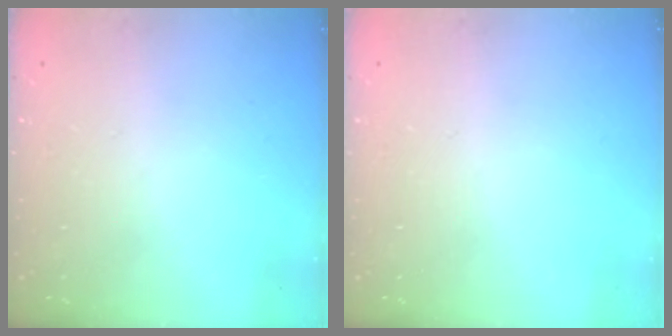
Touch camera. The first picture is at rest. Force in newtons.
{"total": 0.0}